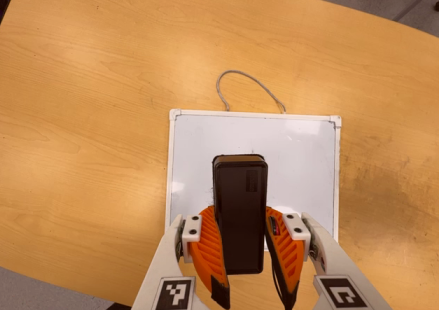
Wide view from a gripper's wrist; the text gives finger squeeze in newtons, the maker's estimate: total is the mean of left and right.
{"total": 10.4, "left": 9.2, "right": 11.6}